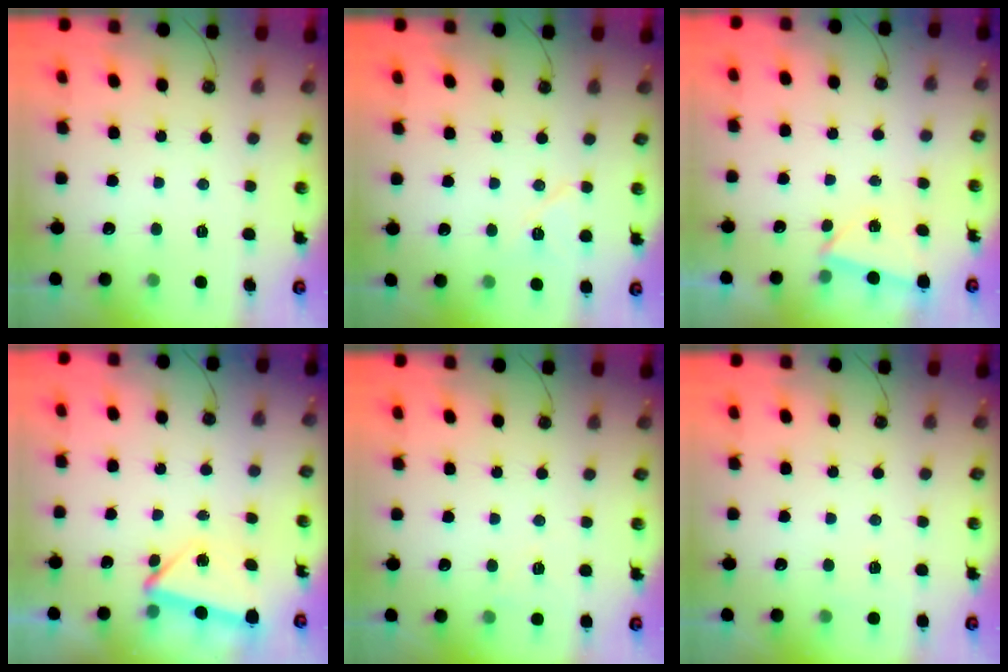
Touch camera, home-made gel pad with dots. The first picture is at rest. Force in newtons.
{"total": 6.8, "press": 6.8, "slide": 0.3}
{"total": 2.5, "press": 2.4, "slide": 0.9}
{"total": 4.3, "press": 4.1, "slide": 1.0}
{"total": 5.9, "press": 2.3, "slide": 5.4}
{"total": 2.8, "press": 2.3, "slide": 1.5}